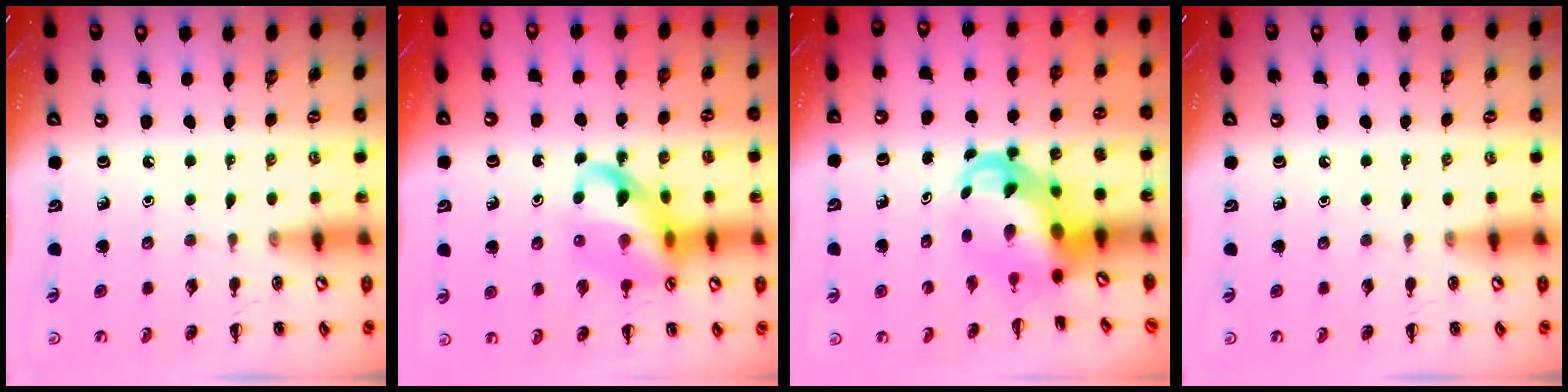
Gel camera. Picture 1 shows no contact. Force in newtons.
{"total": 15.0, "press": 14.6, "slide": 3.4}
{"total": 5.7, "press": 5.5, "slide": 1.5}
{"total": 0.0}